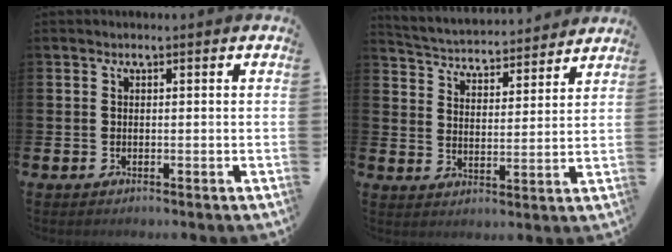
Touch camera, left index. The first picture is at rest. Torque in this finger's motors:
{"motor_torque": [0.94, -1.21, 0.28, 0.08]}